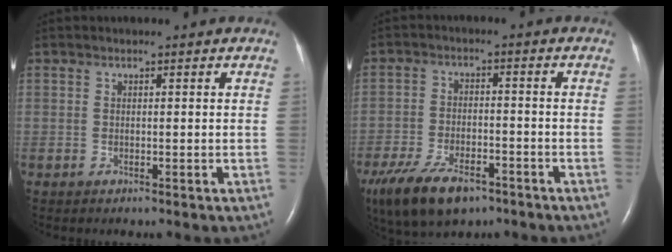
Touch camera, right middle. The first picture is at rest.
{"total": 11.9, "force": [-7.9, 5.1, 7.2], "torque": [-0.146, -0.015, -0.136]}